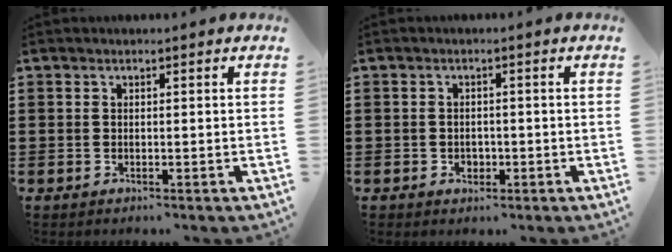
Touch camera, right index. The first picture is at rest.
{"total": 1.4, "force": [-0.5, 1.3, 0.5], "torque": [-0.011, 0.002, -0.011]}